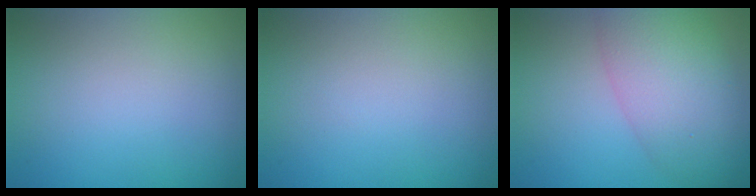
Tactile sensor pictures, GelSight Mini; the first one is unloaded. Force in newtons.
{"total": 0.0}
{"total": 7.7, "press": 7.7, "slide": 0.1}